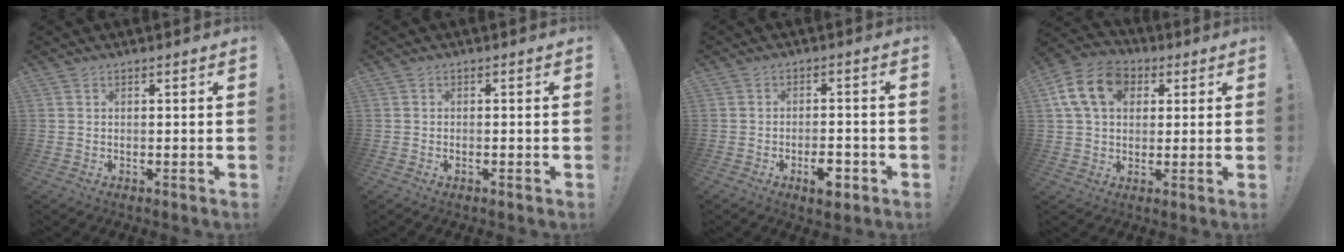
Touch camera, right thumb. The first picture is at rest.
{"total": 0.5, "force": [-0.5, 0.1, 0.2], "torque": [-0.011, 0.003, -0.007]}
{"total": 6.1, "force": [-3.1, 2.7, 4.6], "torque": [-0.069, 0.015, -0.048]}
{"total": 14.6, "force": [4.7, 10.6, 8.8], "torque": [-0.148, -0.003, 0.093]}